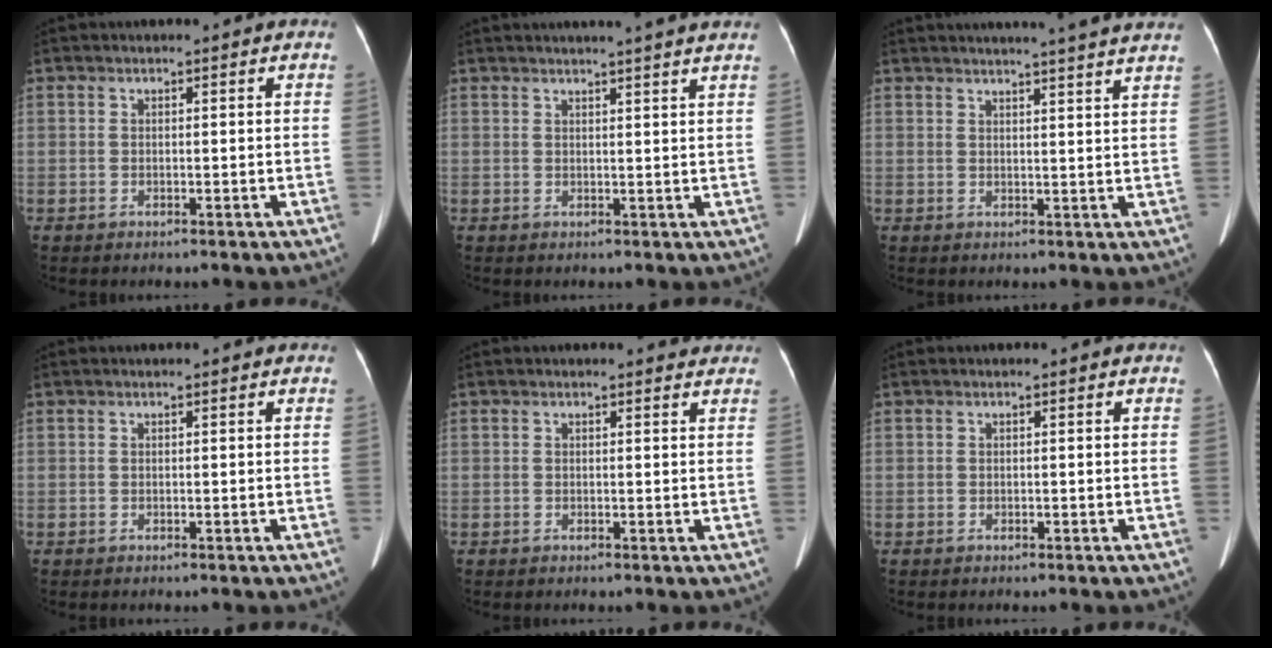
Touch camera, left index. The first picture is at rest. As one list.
[{"total": 8.0, "force": [7.1, -0.8, 3.6], "torque": [-0.046, 0.016, 0.070]}, {"total": 13.9, "force": [12.6, -0.8, 5.7], "torque": [-0.087, -0.015, 0.142]}, {"total": 0.6, "force": [0.5, 0.0, 0.2], "torque": [-0.001, 0.012, 0.008]}, {"total": 2.1, "force": [2.0, 0.5, 0.4], "torque": [-0.009, -0.003, 0.012]}, {"total": 0.0}]